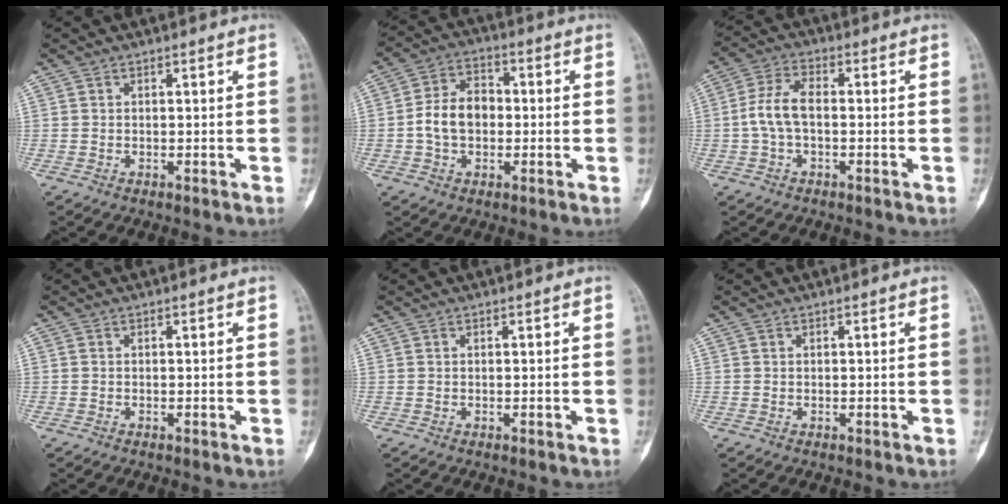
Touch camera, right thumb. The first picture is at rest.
{"total": 8.7, "force": [-0.8, 6.3, 6.0], "torque": [-0.096, 0.026, -0.022]}
{"total": 6.6, "force": [-0.7, 3.4, 5.6], "torque": [-0.121, 0.022, -0.019]}
{"total": 0.0}
{"total": 0.0}
{"total": 0.0}